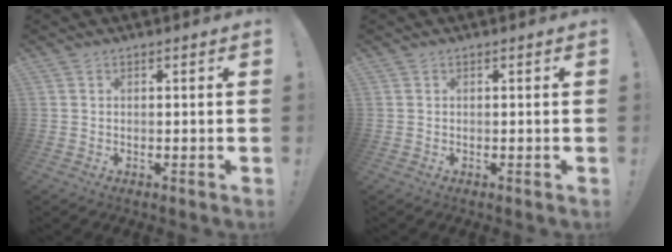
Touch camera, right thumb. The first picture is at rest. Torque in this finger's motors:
{"motor_torque": [0.00, 0.00, 0.00, 0.00, 0.00]}